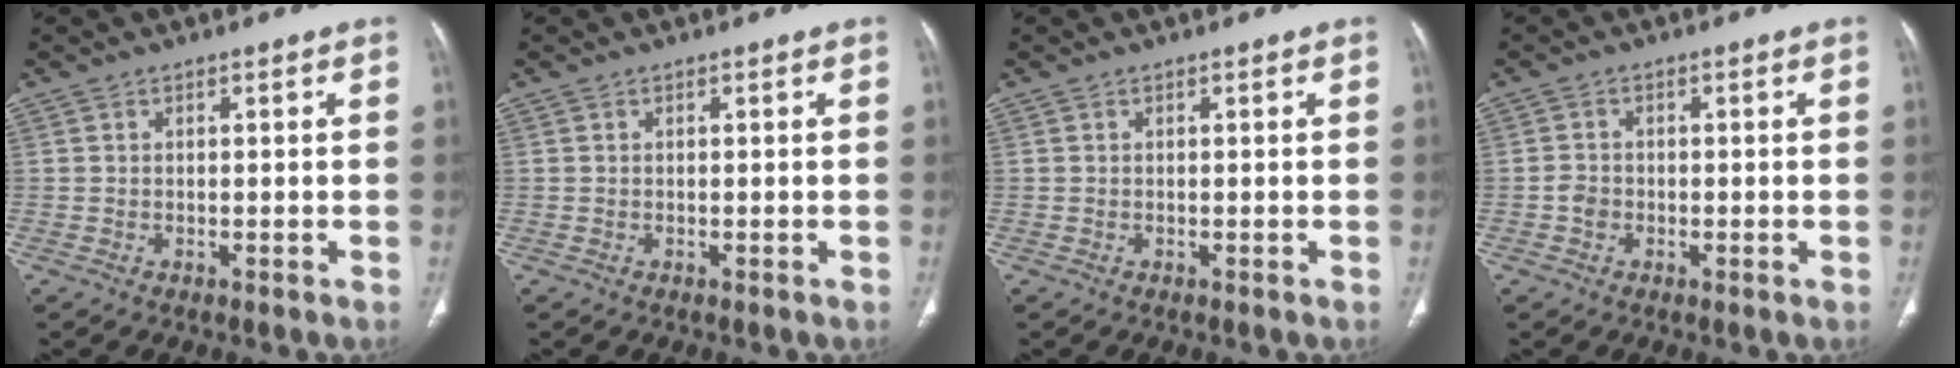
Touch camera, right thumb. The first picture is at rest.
{"total": 0.0}
{"total": 0.0}
{"total": 1.9, "force": [-0.6, 1.6, 1.0], "torque": [-0.013, 0.006, -0.015]}